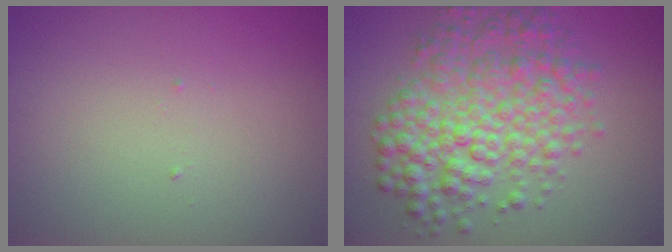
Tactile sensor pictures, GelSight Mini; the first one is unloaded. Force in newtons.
{"total": 7.2, "press": 7.2, "slide": 0.1}